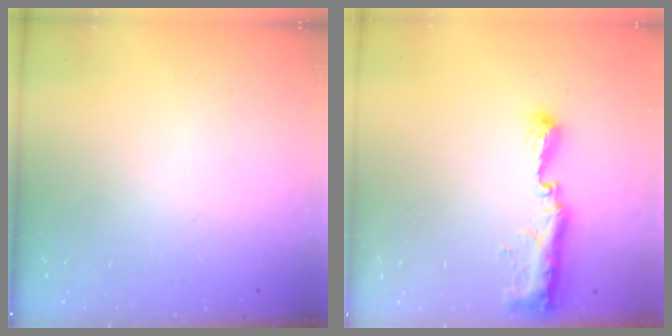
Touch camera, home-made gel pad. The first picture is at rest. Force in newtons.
{"total": 8.9, "press": 8.9, "slide": 0.8}